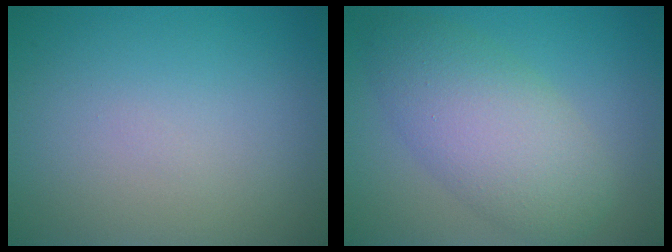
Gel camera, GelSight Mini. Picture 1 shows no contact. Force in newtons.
{"total": 6.4, "press": 6.4, "slide": 0.0}